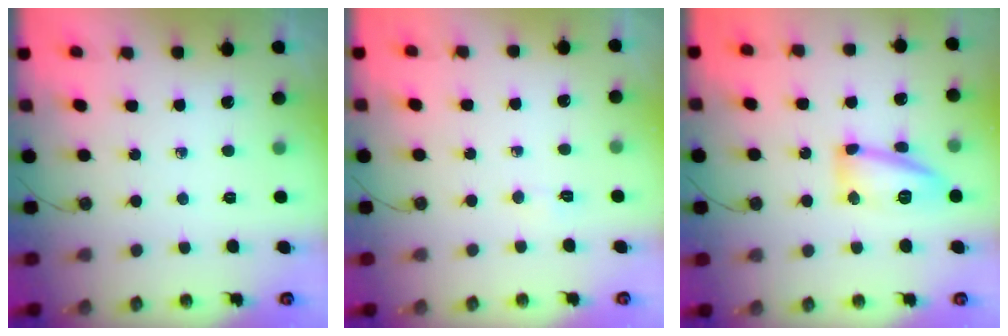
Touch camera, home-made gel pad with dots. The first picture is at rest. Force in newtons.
{"total": 2.5, "press": 2.5, "slide": 0.3}
{"total": 14.3, "press": 14.3, "slide": 1.4}